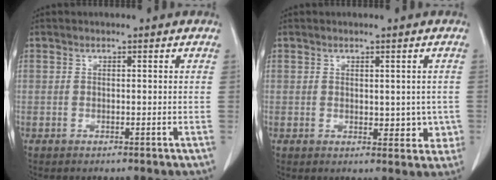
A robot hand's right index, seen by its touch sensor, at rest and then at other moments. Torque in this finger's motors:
{"motor_torque": [0.03, 0.10, 0.03, 0.00]}